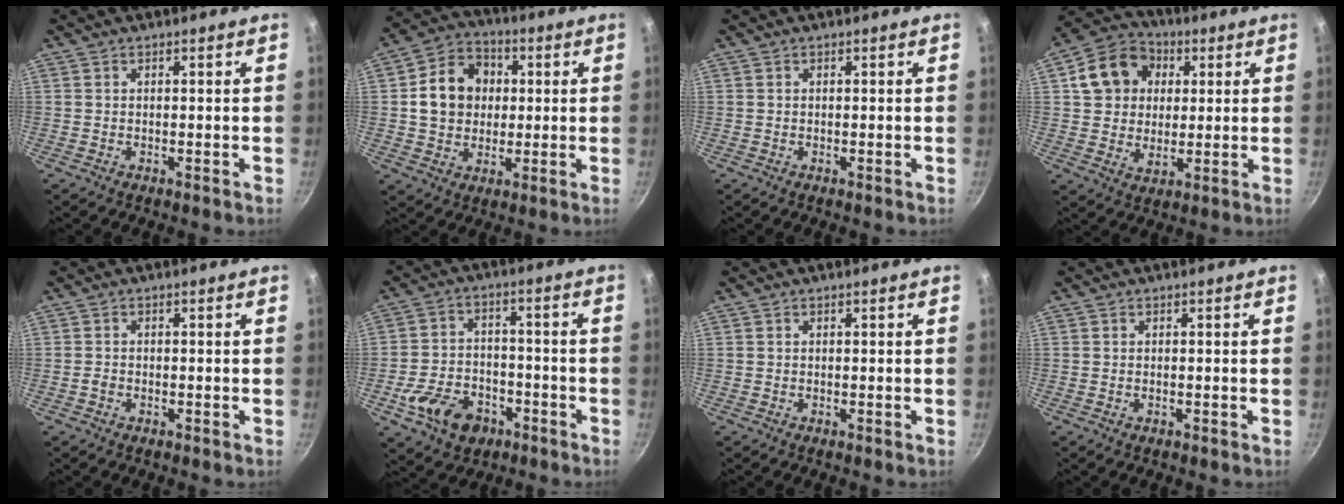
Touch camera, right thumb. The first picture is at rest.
{"total": 12.4, "force": [1.5, 10.4, 6.6], "torque": [-0.086, 0.019, 0.018]}
{"total": 0.0}
{"total": 13.1, "force": [3.5, 10.8, 6.5], "torque": [-0.091, 0.006, 0.049]}
{"total": 1.1, "force": [-0.6, 0.8, 0.4], "torque": [-0.016, 0.006, -0.012]}
{"total": 11.9, "force": [-5.7, 8.3, 6.4], "torque": [-0.095, 0.041, -0.092]}
{"total": 0.0}
{"total": 0.0}